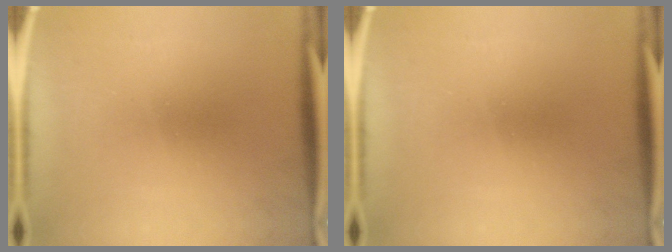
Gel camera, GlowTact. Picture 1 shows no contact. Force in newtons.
{"total": 0.0}